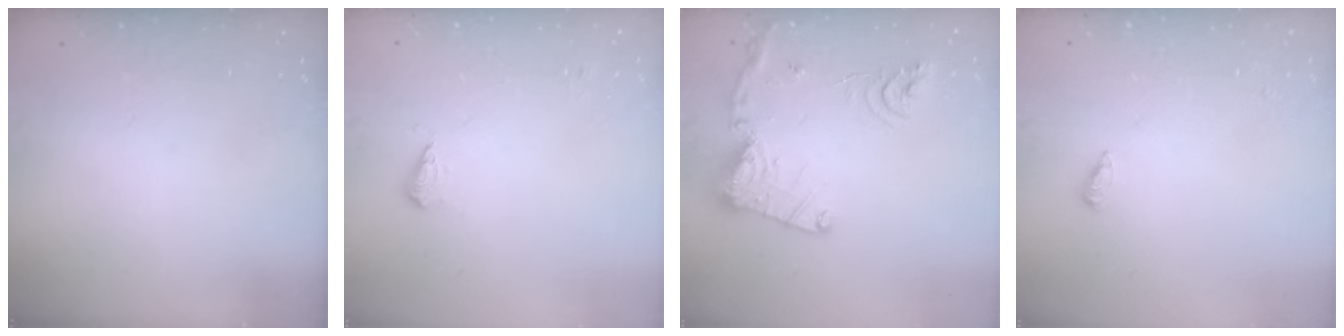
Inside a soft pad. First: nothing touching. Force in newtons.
{"total": 5.5, "press": 5.4, "slide": 0.9}
{"total": 16.3, "press": 16.2, "slide": 1.5}
{"total": 2.2, "press": 2.2, "slide": 0.5}